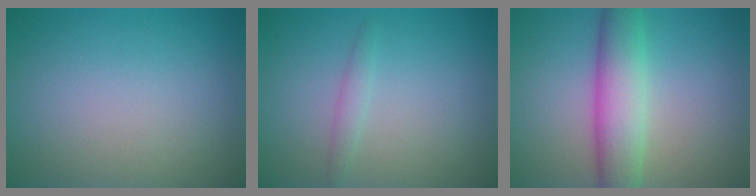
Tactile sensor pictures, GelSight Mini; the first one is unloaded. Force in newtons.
{"total": 1.2, "press": 1.2, "slide": 0.0}
{"total": 6.1, "press": 6.1, "slide": 0.1}